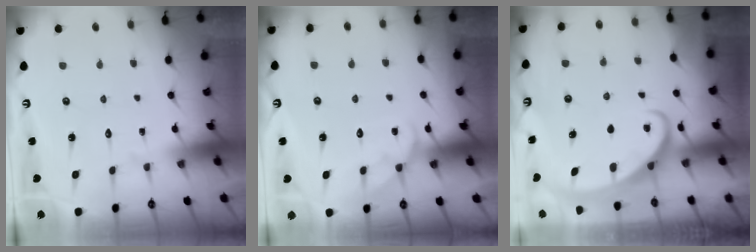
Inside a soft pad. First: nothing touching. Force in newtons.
{"total": 5.0, "press": 5.0, "slide": 0.4}
{"total": 2.5, "press": 2.5, "slide": 0.3}